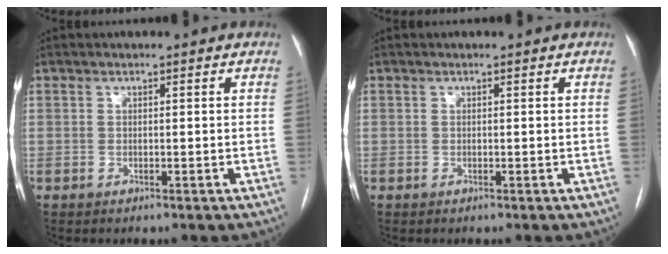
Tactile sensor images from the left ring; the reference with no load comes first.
{"total": 0.0}